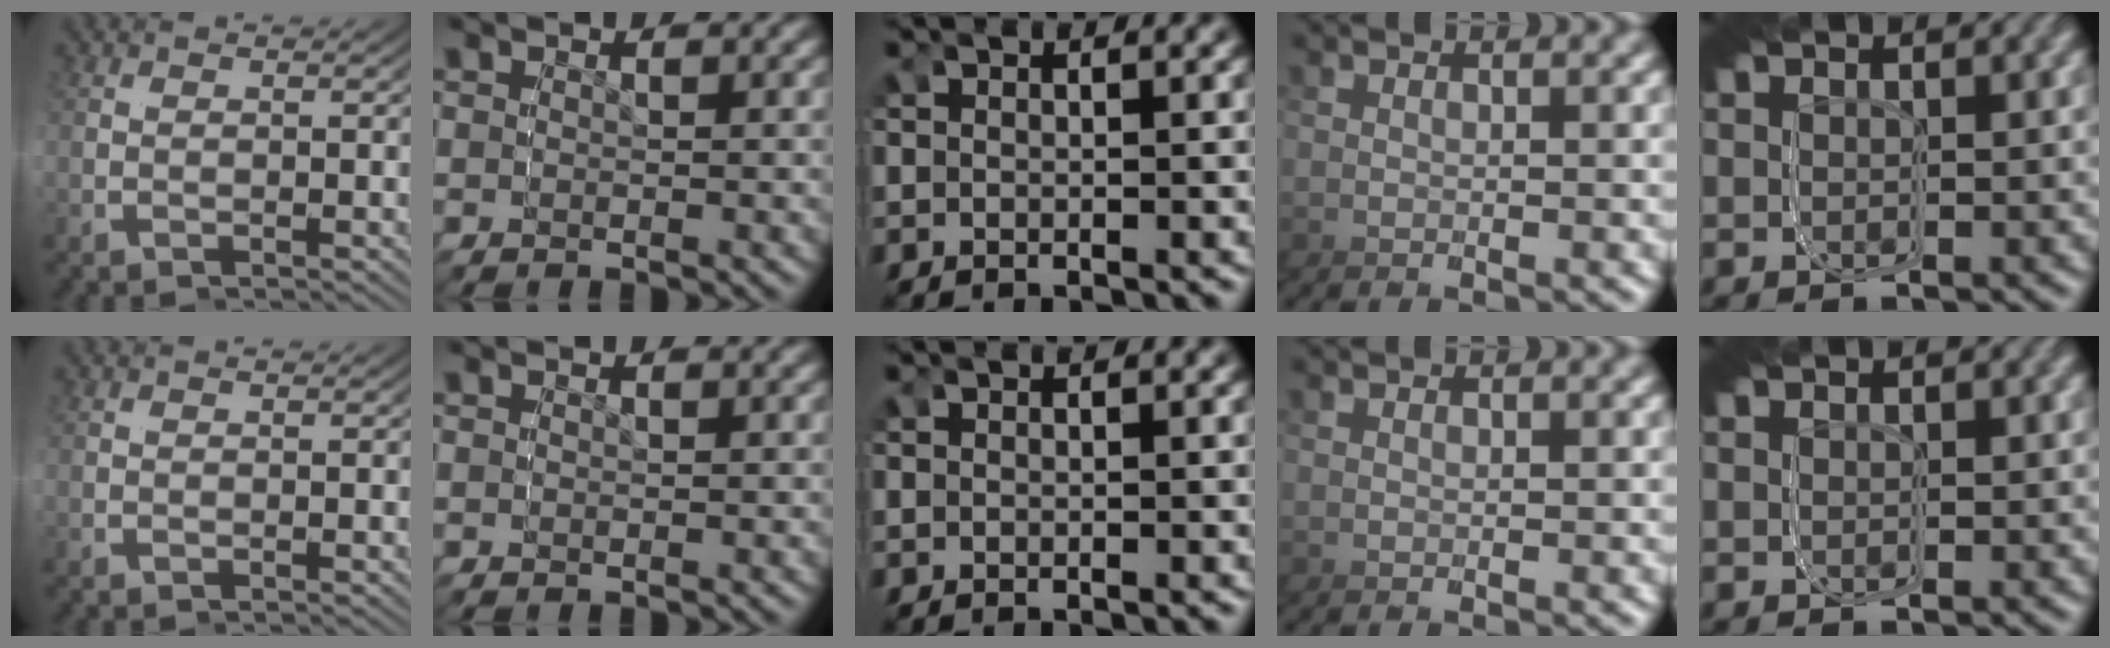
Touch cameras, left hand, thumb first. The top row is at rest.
{}